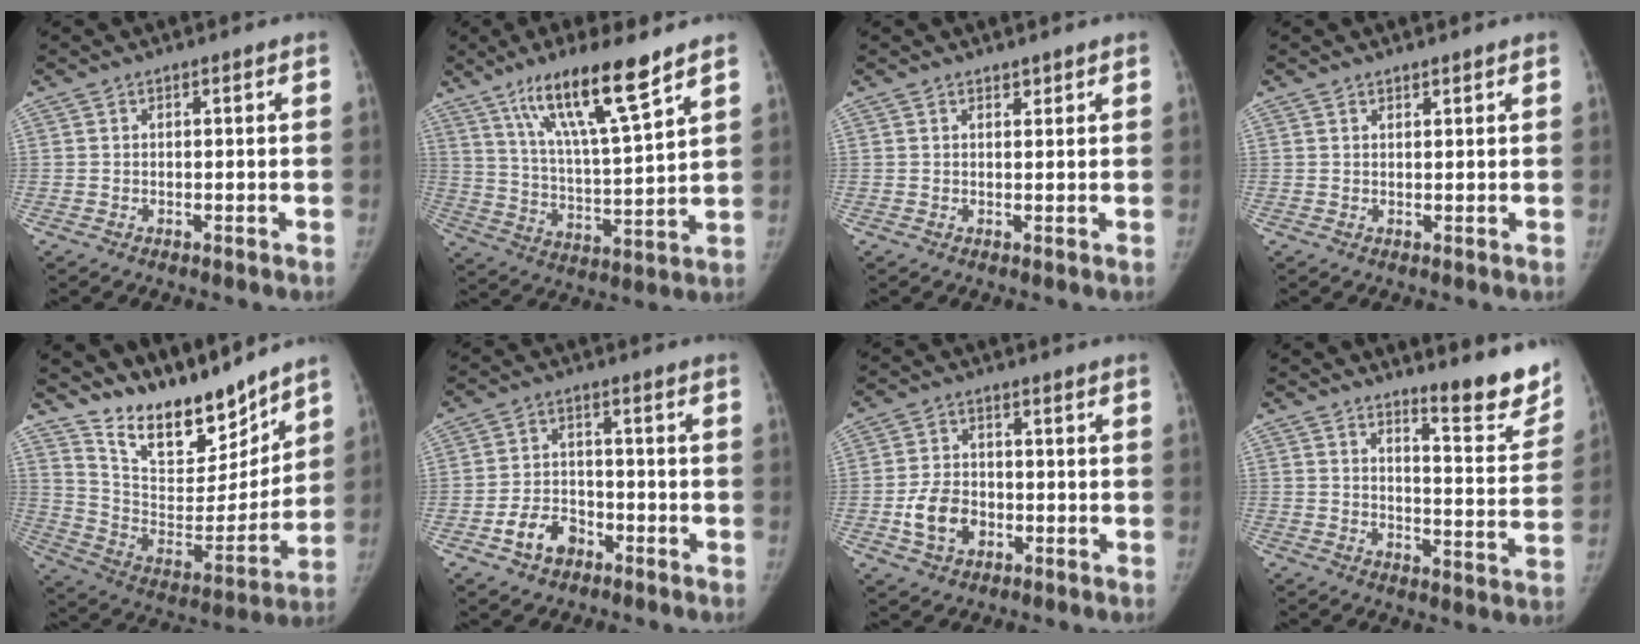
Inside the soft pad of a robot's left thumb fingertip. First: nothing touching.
{"total": 16.1, "force": [10.6, 2.1, 12.0], "torque": [-0.204, -0.054, 0.194]}
{"total": 1.1, "force": [1.0, 0.4, 0.2], "torque": [0.002, -0.007, 0.014]}
{"total": 0.9, "force": [0.9, 0.3, 0.2], "torque": [-0.001, -0.007, 0.015]}
{"total": 20.1, "force": [16.8, 7.0, 8.6], "torque": [-0.095, -0.103, 0.293]}
{"total": 6.7, "force": [-3.5, 4.7, 3.2], "torque": [-0.043, 0.028, -0.058]}
{"total": 7.3, "force": [-1.9, 5.6, 4.4], "torque": [-0.066, 0.011, -0.033]}
{"total": 12.8, "force": [10.2, 2.5, 7.4], "torque": [-0.060, -0.090, 0.133]}